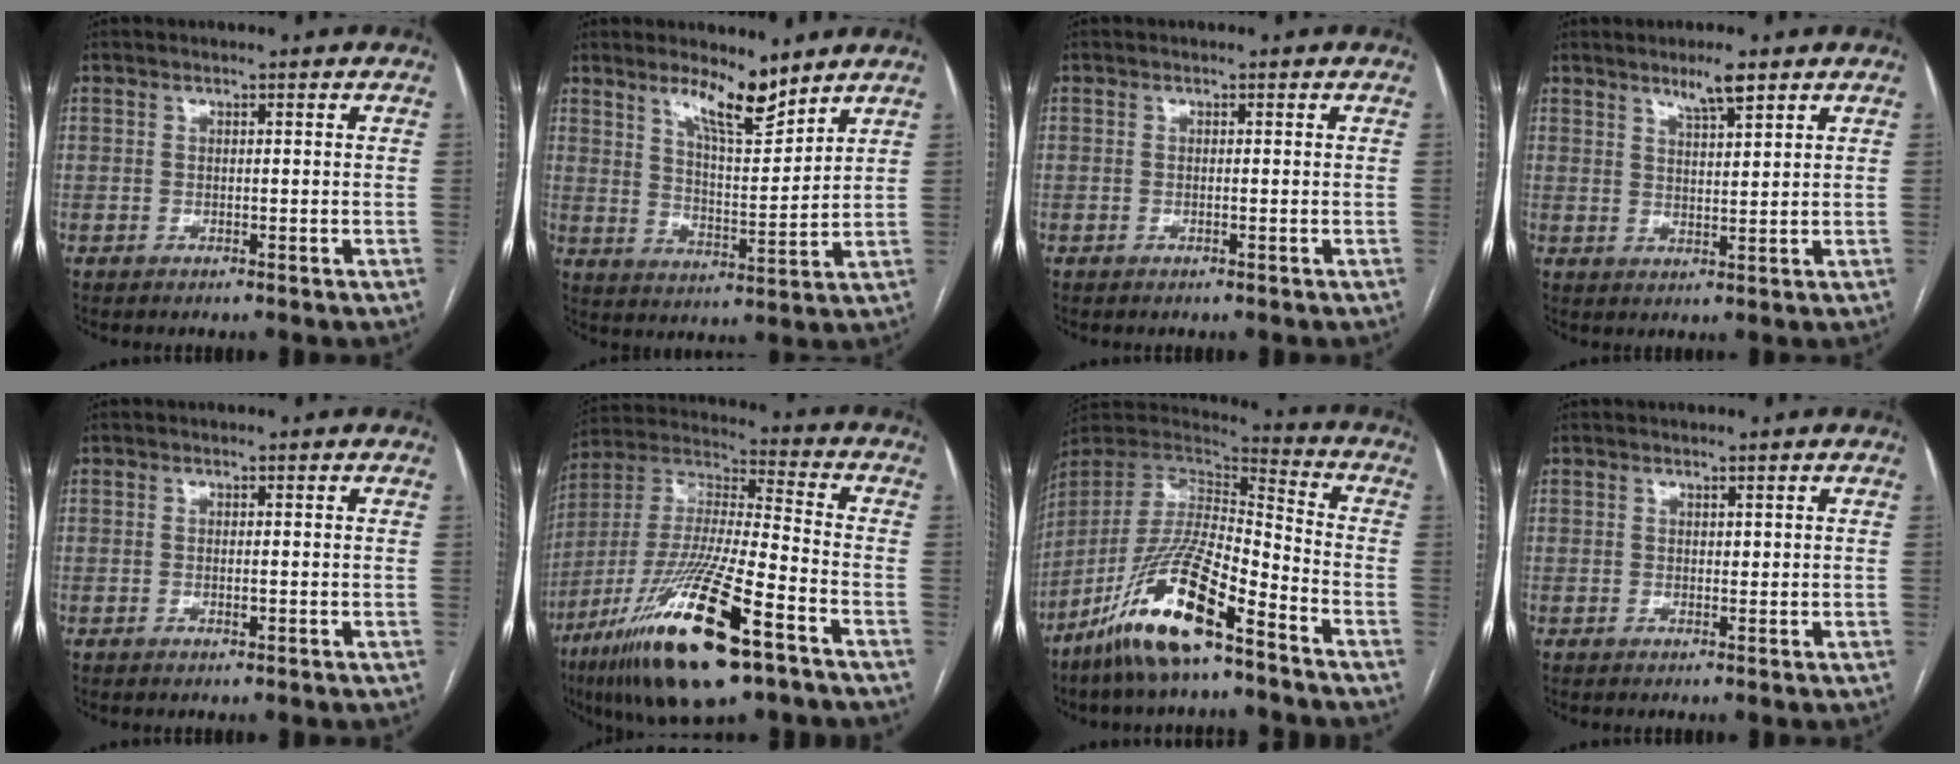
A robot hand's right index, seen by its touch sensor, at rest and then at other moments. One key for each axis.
{"total": 8.2, "fx": 6.4, "fy": 1.2, "fz": 4.9, "tx": -0.090, "ty": -0.014, "tz": 0.119}
{"total": 0.0}
{"total": 4.3, "fx": 3.2, "fy": 0.4, "fz": 2.9, "tx": -0.051, "ty": -0.004, "tz": 0.056}
{"total": 0.9, "fx": -0.2, "fy": 0.2, "fz": 0.8, "tx": -0.016, "ty": -0.002, "tz": -0.001}
{"total": 23.6, "fx": -12.7, "fy": 3.4, "fz": 19.6, "tx": -0.388, "ty": -0.049, "tz": -0.226}
{"total": 17.0, "fx": -10.8, "fy": 2.7, "fz": 12.8, "tx": -0.266, "ty": -0.018, "tz": -0.205}
{"total": 0.6, "fx": 0.3, "fy": 0.3, "fz": 0.3, "tx": 0.001, "ty": -0.002, "tz": 0.004}